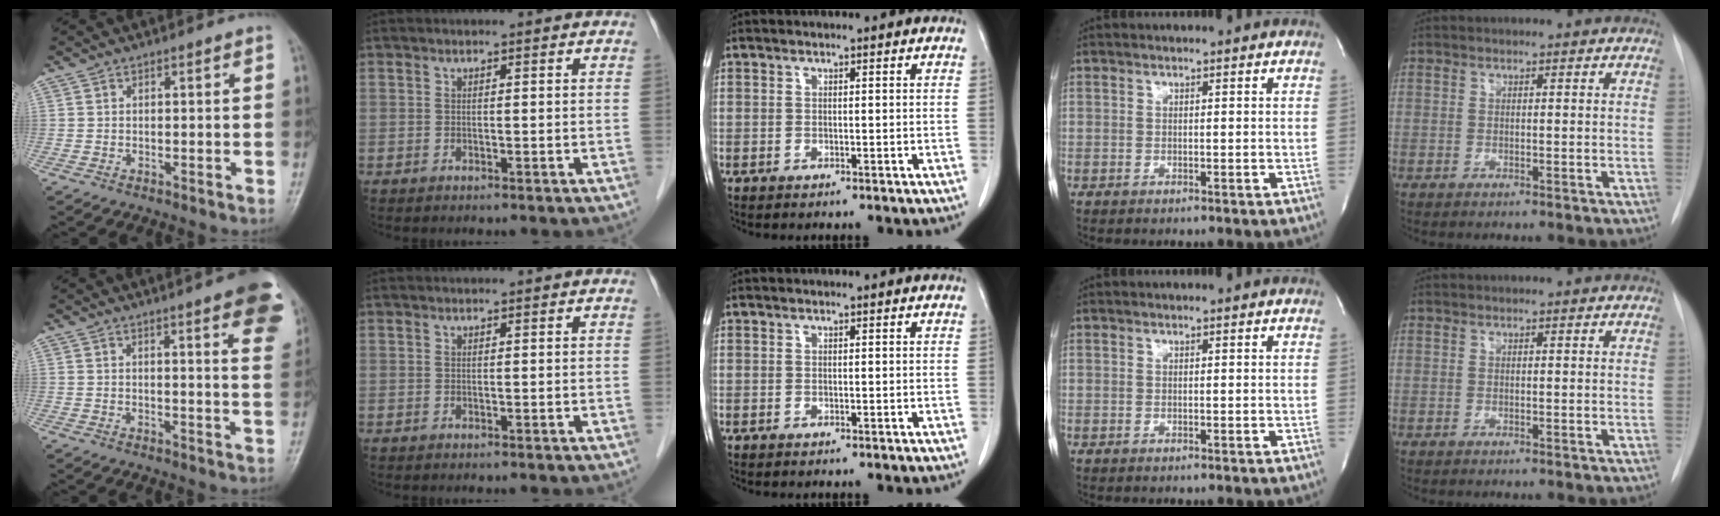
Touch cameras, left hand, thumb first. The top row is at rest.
{"thumb": {"total": 14.2, "force": [8.2, 2.6, 11.3], "torque": [-0.119, -0.027, 0.083]}, "index": {"total": 0.5, "force": [0.5, 0.1, 0.1], "torque": [-0.001, 0.011, 0.010]}}